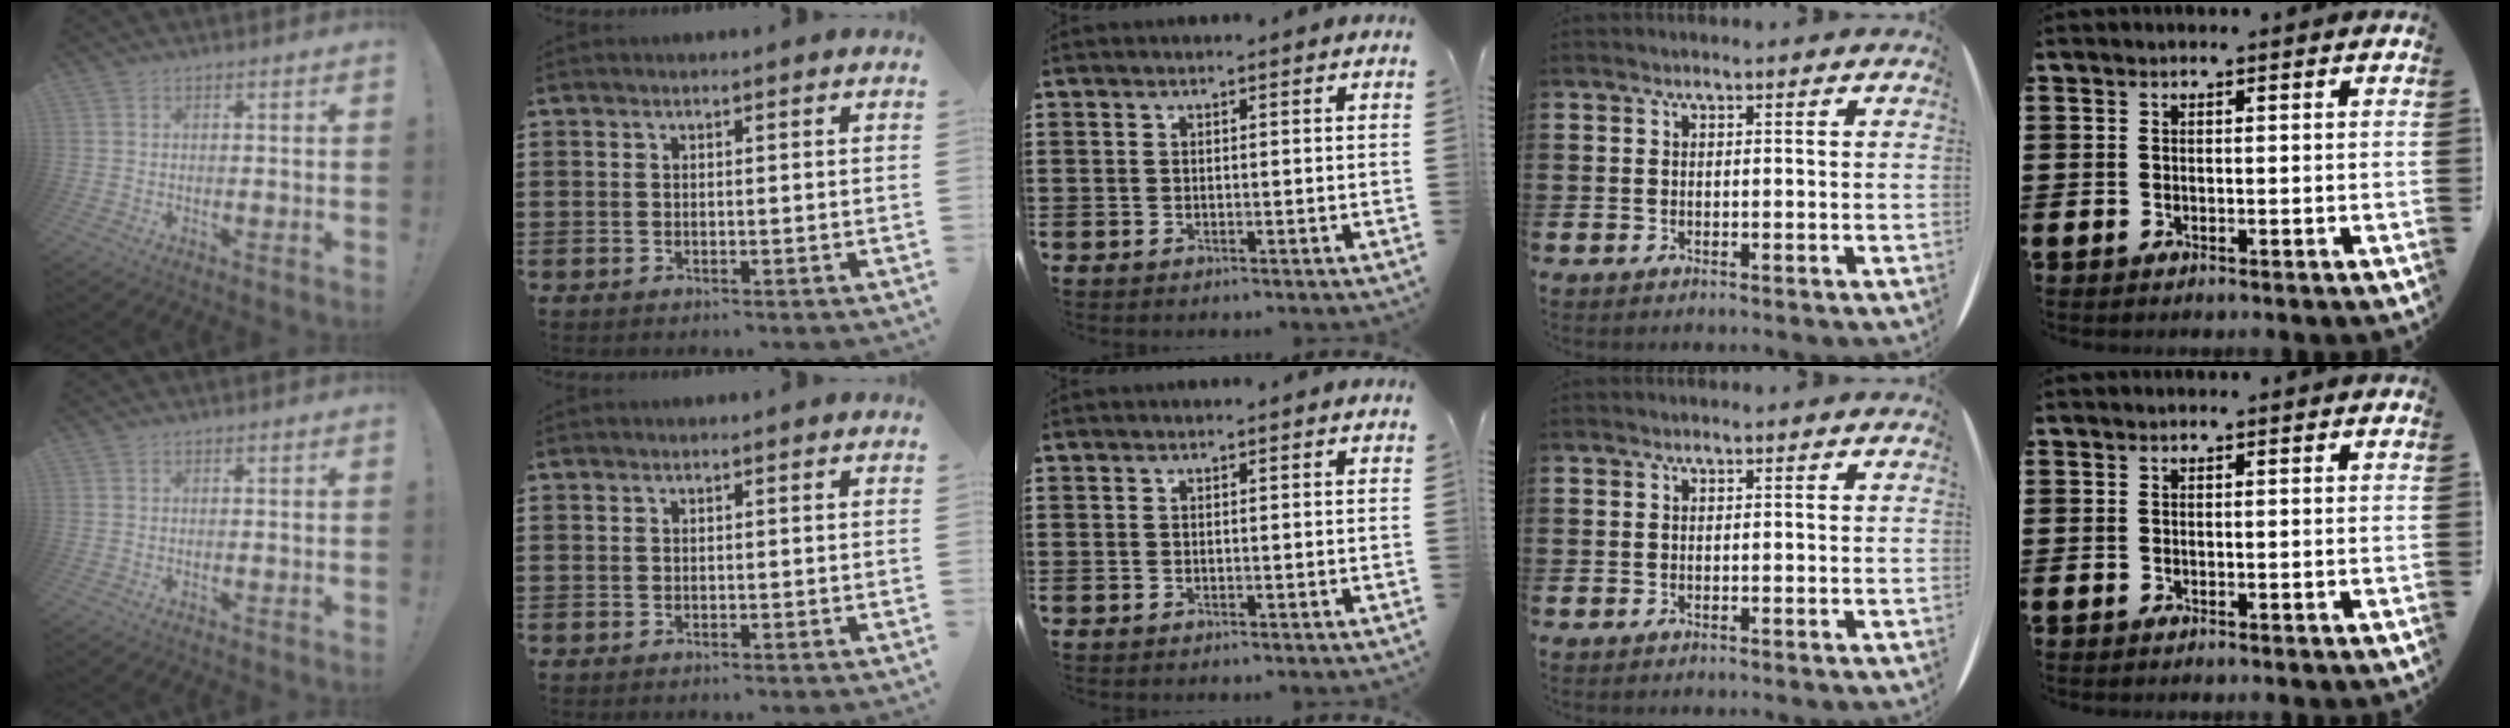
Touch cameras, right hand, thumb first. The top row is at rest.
{}